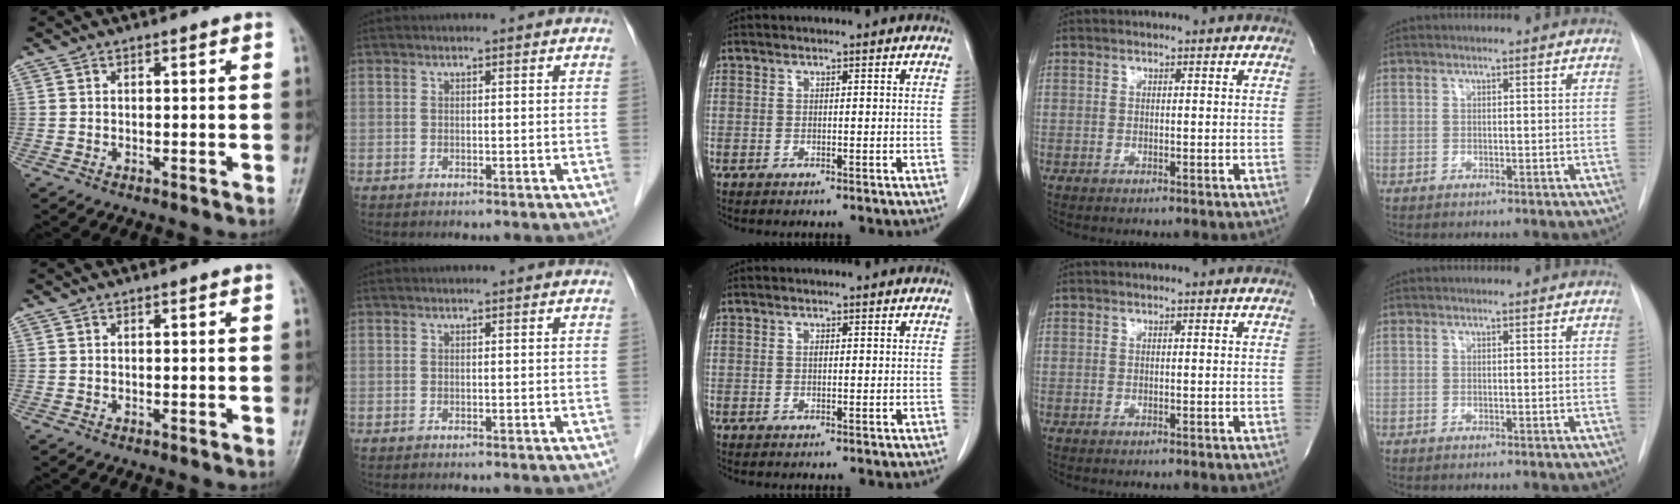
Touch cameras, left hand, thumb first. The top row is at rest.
{"middle": {"total": 0.5, "force": [0.1, 0.3, 0.4], "torque": [-0.012, -0.001, 0.003]}}